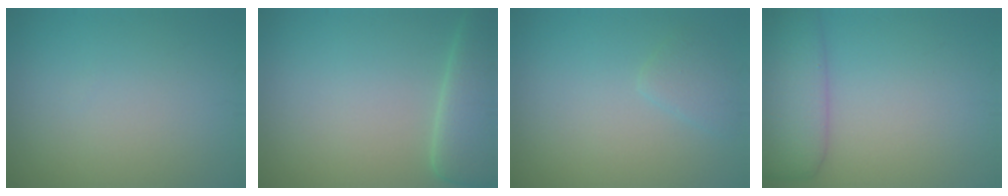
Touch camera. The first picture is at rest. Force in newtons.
{"total": 5.0, "press": 4.9, "slide": 0.7}
{"total": 1.5, "press": 1.5, "slide": 0.1}
{"total": 5.5, "press": 5.5, "slide": 0.1}